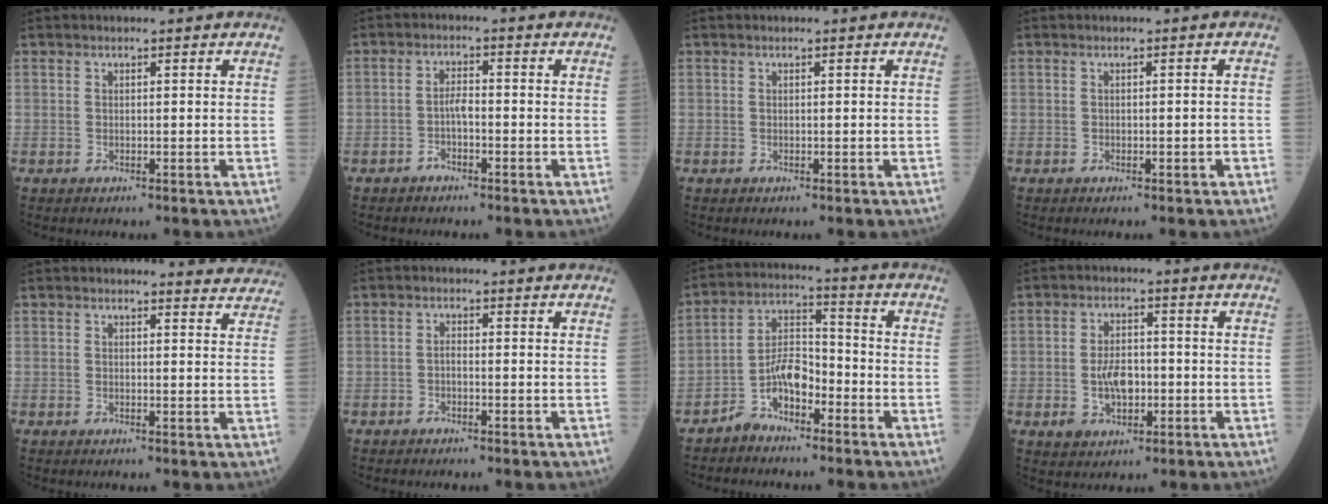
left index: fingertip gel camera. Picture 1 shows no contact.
{"total": 2.2, "force": [-1.1, 0.8, 1.8], "torque": [-0.031, 0.004, -0.022]}
{"total": 0.0}
{"total": 1.1, "force": [-0.4, 0.2, 0.9], "torque": [-0.015, -0.001, -0.002]}
{"total": 5.2, "force": [5.1, 0.8, -0.3], "torque": [0.016, -0.019, 0.031]}
{"total": 0.9, "force": [-0.5, 0.3, 0.7], "torque": [-0.012, 0.002, -0.012]}
{"total": 6.6, "force": [-4.1, 3.2, 4.1], "torque": [-0.084, 0.014, -0.082]}
{"total": 4.8, "force": [-1.1, 2.8, 3.7], "torque": [-0.073, 0.006, -0.015]}